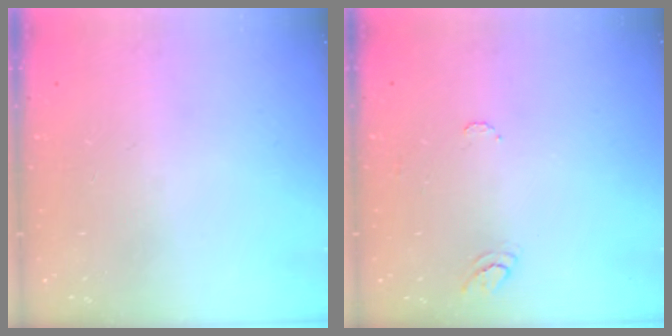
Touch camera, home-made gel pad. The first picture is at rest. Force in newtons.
{"total": 6.4, "press": 6.3, "slide": 0.5}